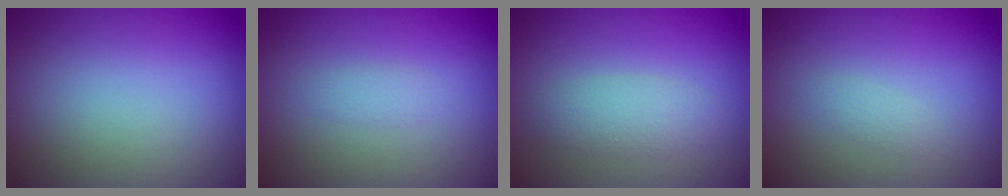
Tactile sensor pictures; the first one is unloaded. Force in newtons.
{"total": 0.9, "press": 0.9, "slide": 0.0}
{"total": 2.3, "press": 2.3, "slide": 0.2}
{"total": 0.8, "press": 0.8, "slide": 0.0}